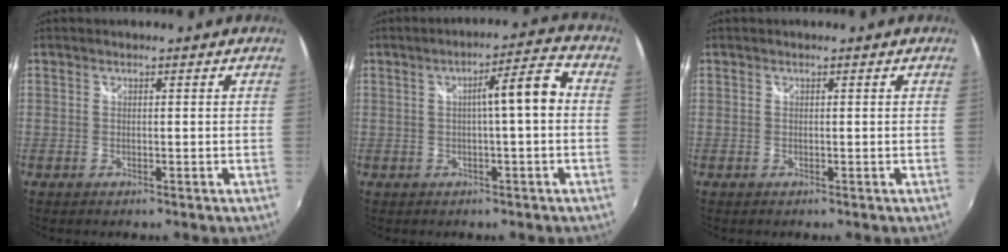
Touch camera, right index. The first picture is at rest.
{"total": 6.6, "force": [0.0, 0.3, 6.6], "torque": [-0.093, 0.023, 0.009]}
{"total": 0.0}